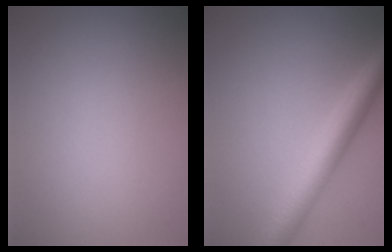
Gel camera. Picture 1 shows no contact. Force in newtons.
{"total": 5.3, "press": 5.3, "slide": 0.1}